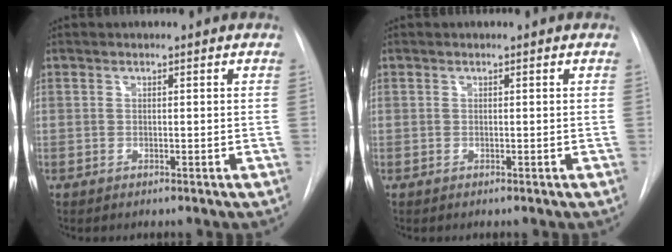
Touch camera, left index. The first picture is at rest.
{"total": 0.0}